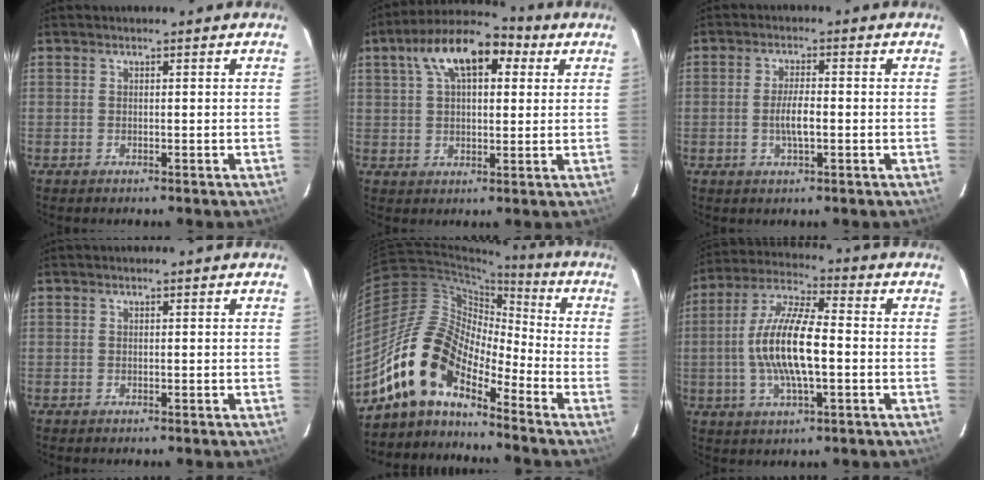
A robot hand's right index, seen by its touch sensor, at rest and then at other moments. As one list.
[{"total": 13.7, "force": [5.7, 6.7, 10.5], "torque": [-0.190, 0.042, 0.086]}, {"total": 4.2, "force": [-0.9, 1.1, 3.9], "torque": [-0.076, -0.001, -0.013]}, {"total": 0.0}, {"total": 14.0, "force": [-10.4, 5.5, 7.7], "torque": [-0.126, 0.013, -0.216]}, {"total": 13.6, "force": [-1.6, 3.9, 13.0], "torque": [-0.260, 0.005, -0.035]}]